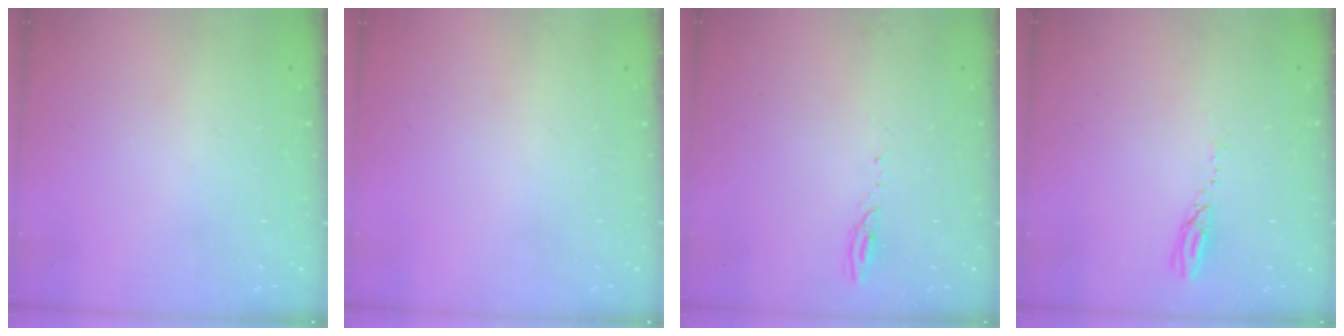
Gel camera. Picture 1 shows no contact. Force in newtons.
{"total": 0.0}
{"total": 3.3, "press": 3.3, "slide": 0.4}
{"total": 3.6, "press": 3.6, "slide": 0.2}